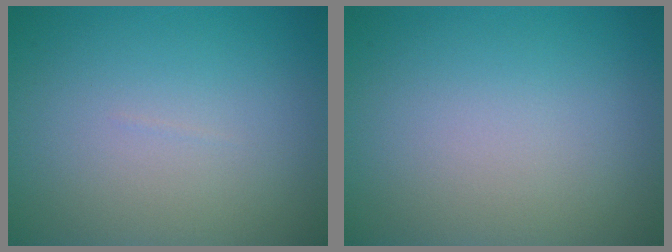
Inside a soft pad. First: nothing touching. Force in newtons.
{"total": 0.0}